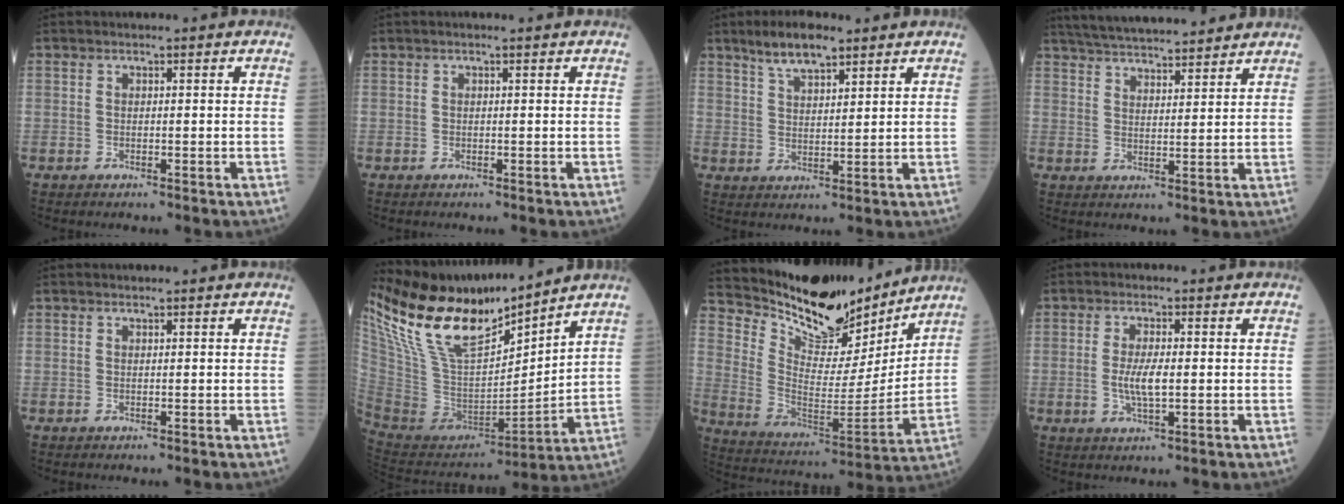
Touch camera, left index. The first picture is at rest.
{"total": 0.5, "force": [0.4, -0.1, 0.3], "torque": [-0.010, 0.002, 0.008]}
{"total": 6.3, "force": [4.8, 1.7, 3.8], "torque": [-0.079, 0.010, 0.091]}
{"total": 15.6, "force": [14.2, 2.2, 6.0], "torque": [-0.103, 0.032, 0.216]}
{"total": 0.0}
{"total": 19.8, "force": [16.6, 3.6, 10.1], "torque": [-0.208, 0.000, 0.325]}
{"total": 17.6, "force": [16.1, 4.4, 5.7], "torque": [-0.115, -0.032, 0.269]}
{"total": 4.2, "force": [-0.3, 0.9, 4.1], "torque": [-0.088, -0.006, -0.005]}